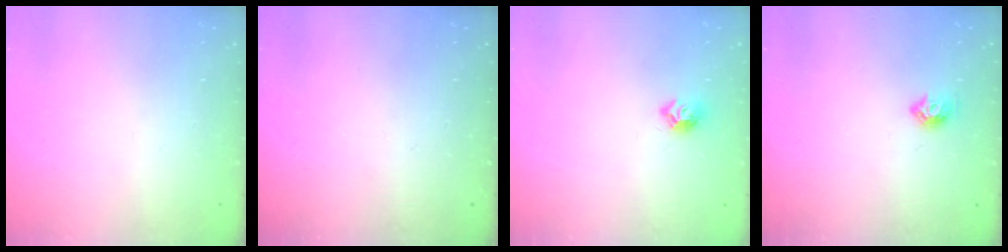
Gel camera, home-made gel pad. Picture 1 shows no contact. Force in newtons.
{"total": 0.0}
{"total": 7.1, "press": 7.1, "slide": 0.8}
{"total": 6.6, "press": 6.6, "slide": 0.9}